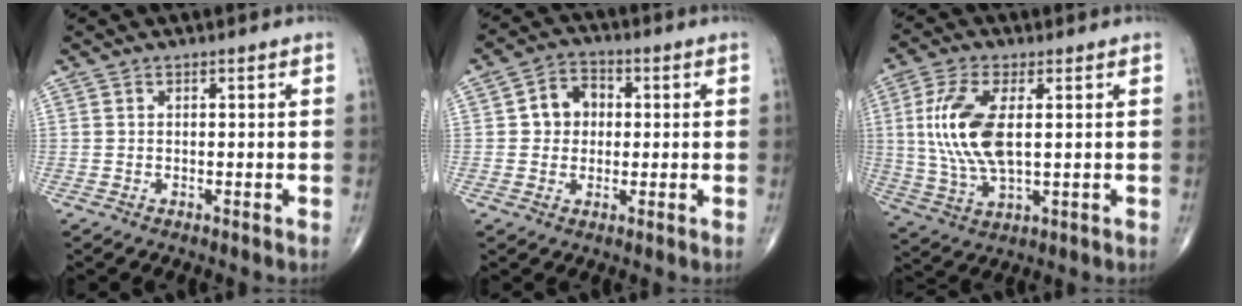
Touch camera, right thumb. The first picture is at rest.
{"total": 6.4, "force": [0.7, 5.4, 3.4], "torque": [-0.029, 0.014, 0.003]}
{"total": 12.8, "force": [1.7, 5.7, 11.4], "torque": [-0.248, -0.006, 0.039]}